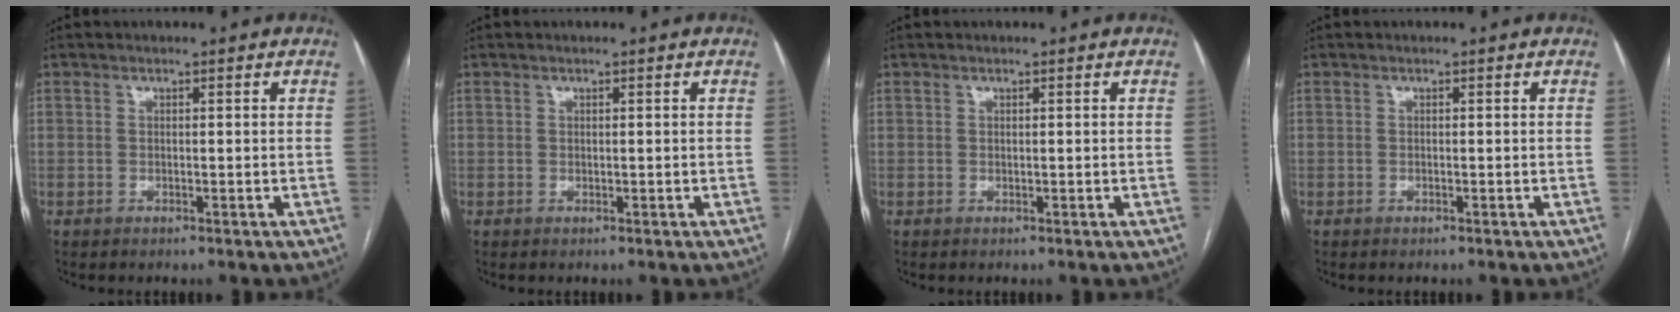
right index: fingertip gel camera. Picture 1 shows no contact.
{"total": 0.0}
{"total": 0.0}
{"total": 0.0}